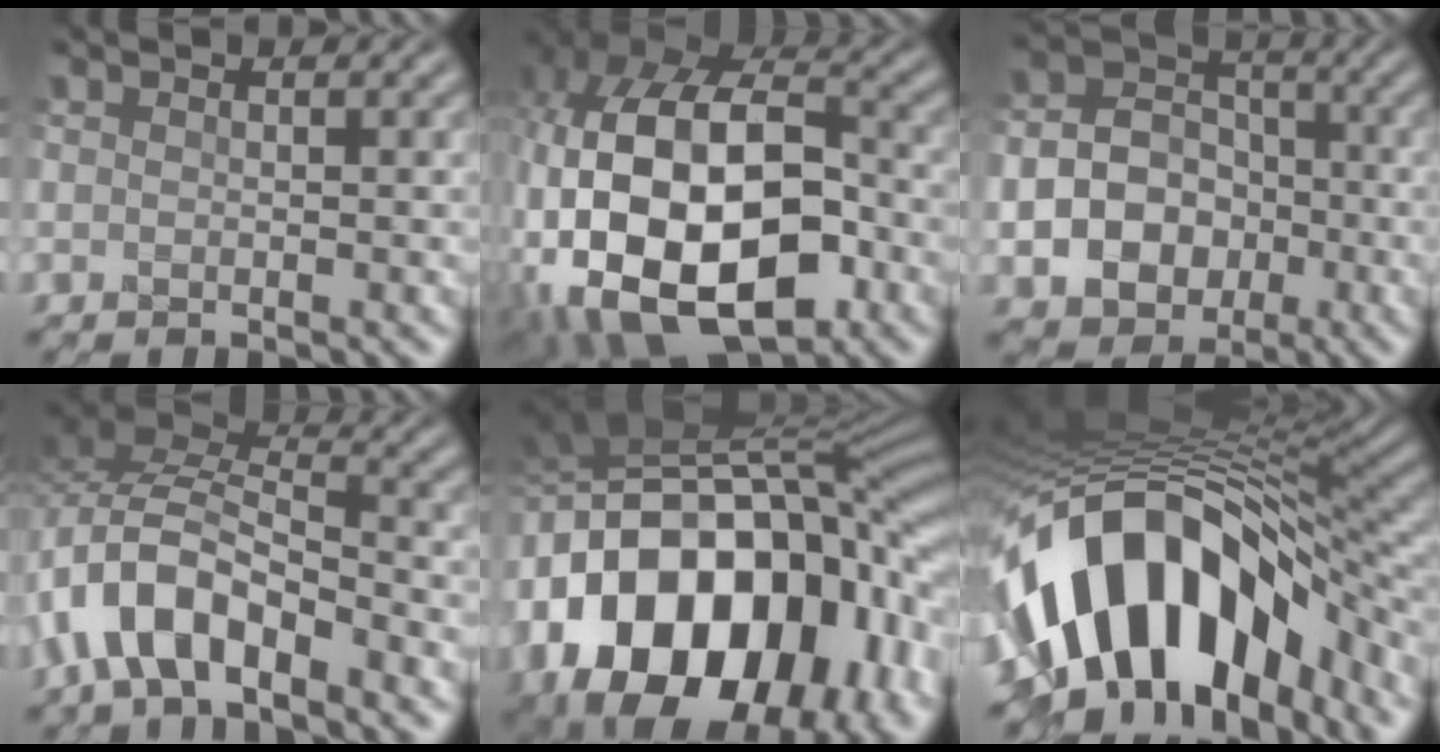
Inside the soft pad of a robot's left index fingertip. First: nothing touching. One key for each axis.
{"total": 18.3, "fx": -4.1, "fy": 12.2, "fz": 13.1, "tx": -0.250, "ty": -0.017, "tz": -0.050}
{"total": 7.4, "fx": -1.9, "fy": 6.1, "fz": 3.7, "tx": -0.054, "ty": -0.011, "tz": -0.043}
{"total": 7.4, "fx": -4.2, "fy": 3.3, "fz": 5.1, "tx": -0.088, "ty": 0.009, "tz": -0.087}
{"total": 19.8, "fx": -4.2, "fy": 13.7, "fz": 13.7, "tx": -0.263, "ty": -0.016, "tz": -0.054}
{"total": 14.2, "fx": -5.4, "fy": 8.2, "fz": 10.3, "tx": -0.167, "ty": 0.014, "tz": -0.092}